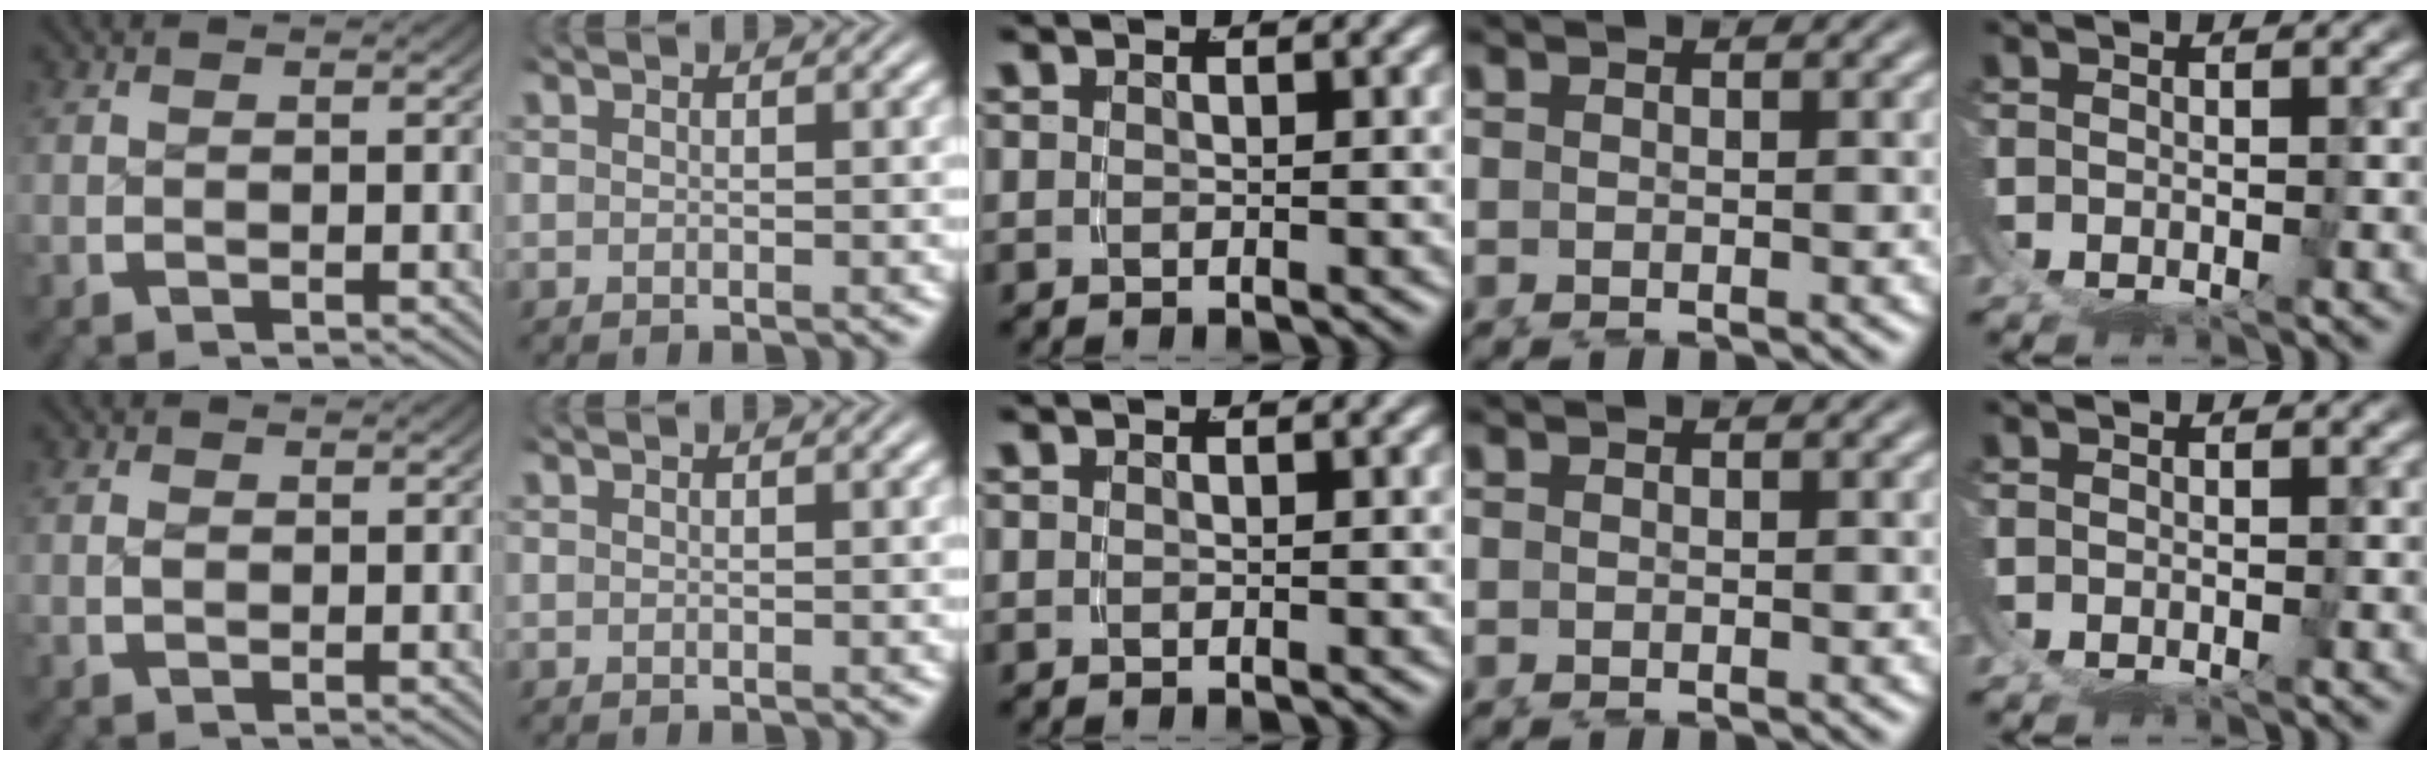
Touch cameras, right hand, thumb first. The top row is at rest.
{"thumb": {"total": 0.7, "force": [0.1, 0.7, 0.4], "torque": [-0.010, -0.009, 0.006]}}